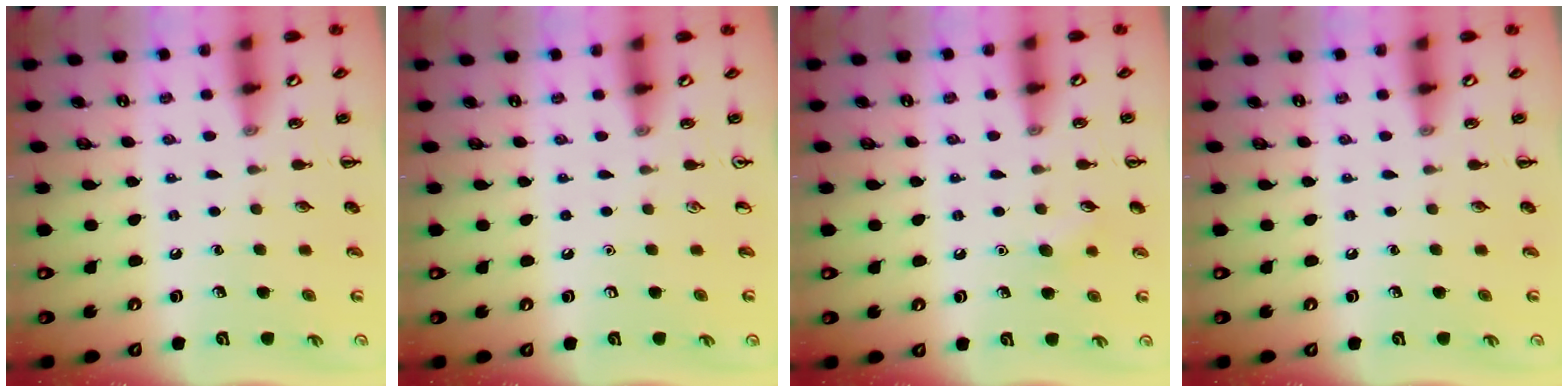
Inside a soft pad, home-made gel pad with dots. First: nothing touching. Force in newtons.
{"total": 0.0}
{"total": 6.3, "press": 6.0, "slide": 1.9}
{"total": 0.0}